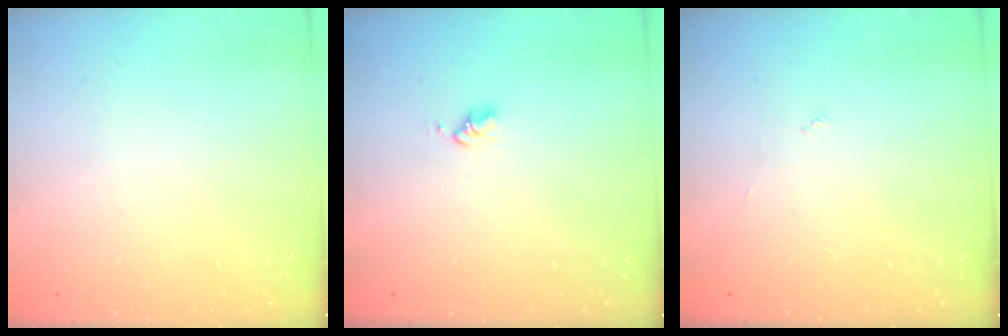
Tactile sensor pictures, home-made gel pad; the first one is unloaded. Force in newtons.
{"total": 2.6, "press": 2.6, "slide": 0.4}
{"total": 3.0, "press": 3.0, "slide": 0.2}